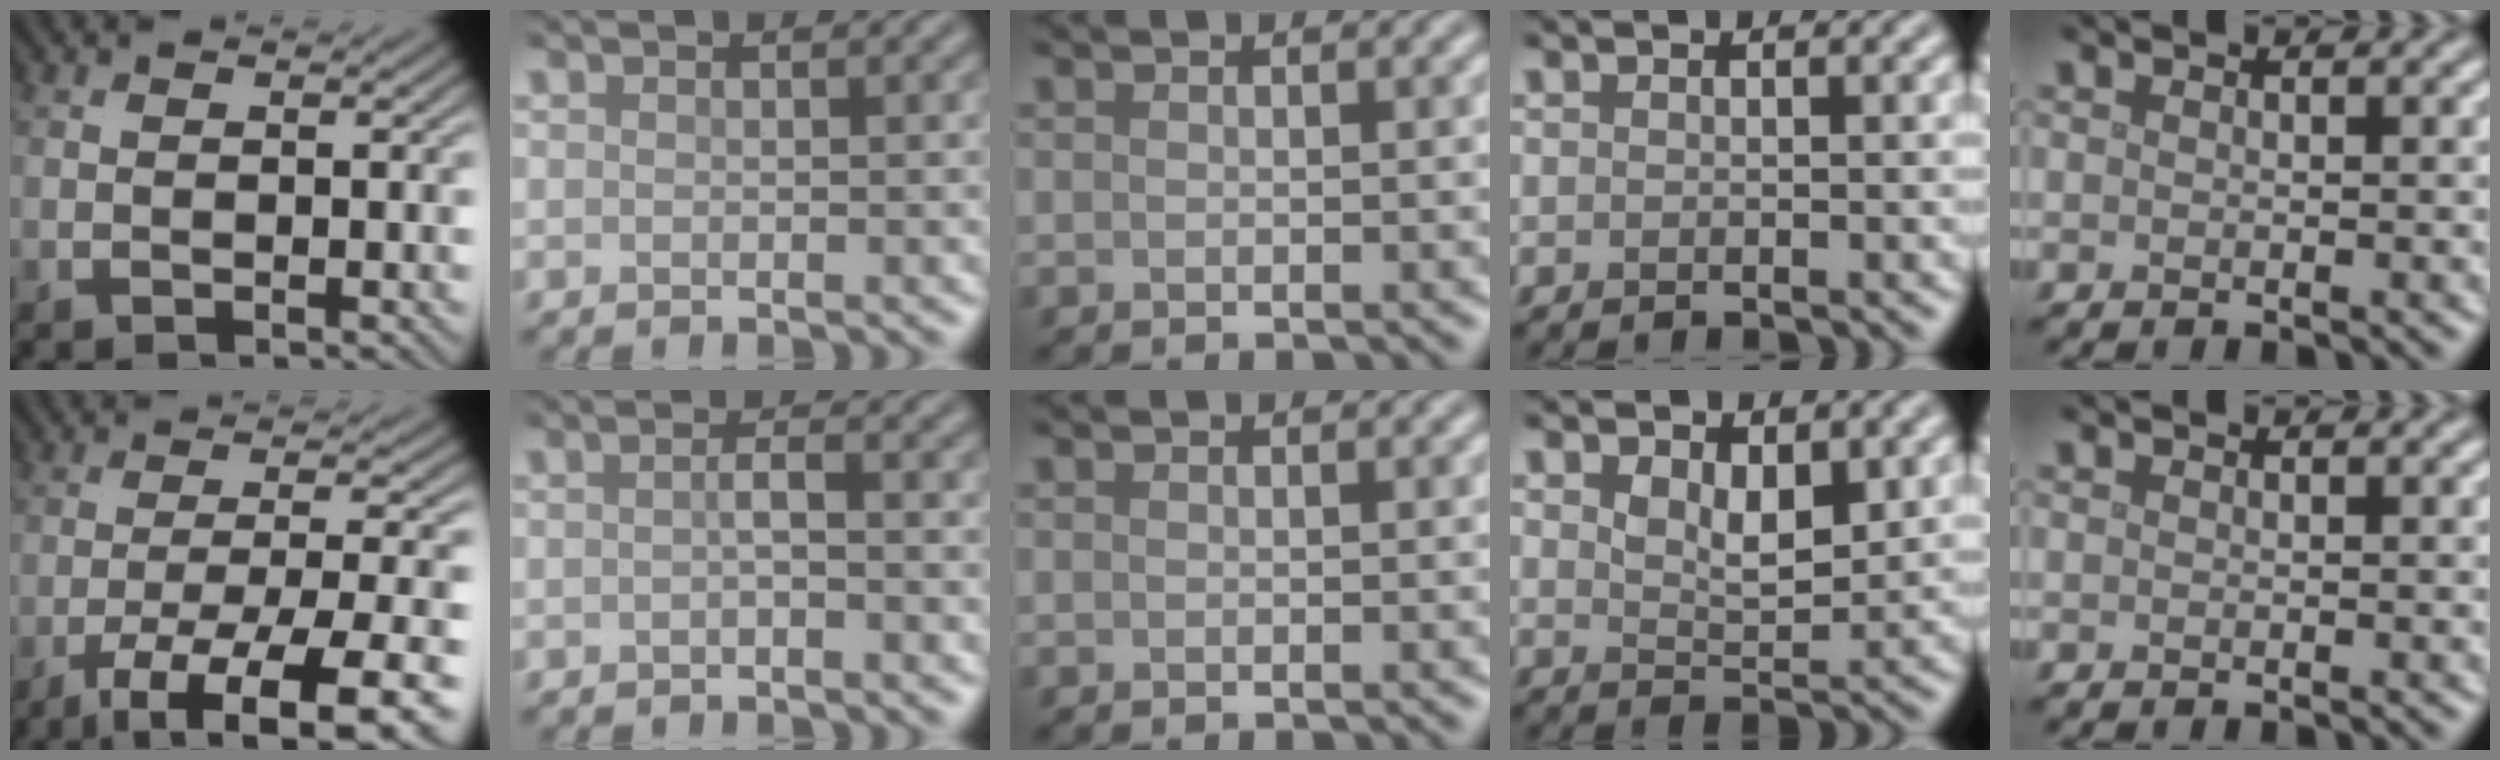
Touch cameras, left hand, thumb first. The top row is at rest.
{"thumb": {"total": 11.5, "force": [-6.5, 2.5, 9.2], "torque": [-0.164, -0.006, -0.093]}, "index": {"total": 1.2, "force": [-0.4, 0.2, 1.1], "torque": [-0.018, 0.003, -0.008]}, "ring": {"total": 3.1, "force": [1.3, 1.6, 2.3], "torque": [-0.043, -0.006, 0.028]}}